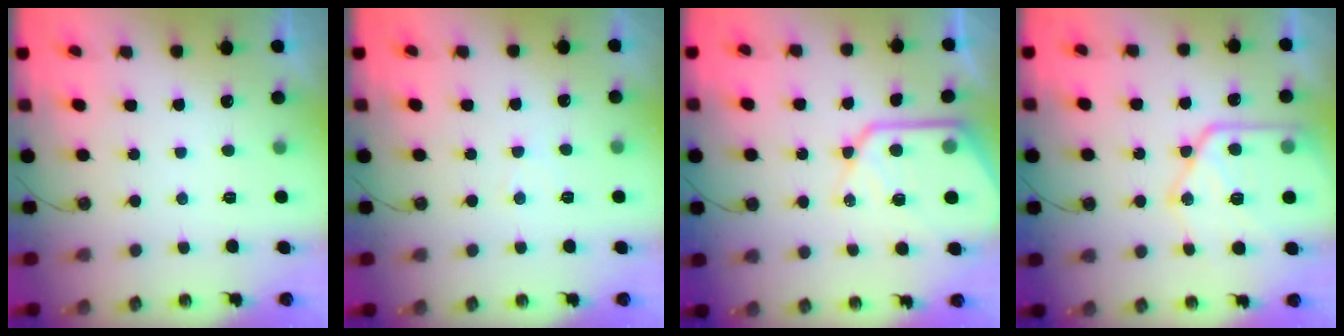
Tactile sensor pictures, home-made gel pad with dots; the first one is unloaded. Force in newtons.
{"total": 4.0, "press": 3.9, "slide": 0.7}
{"total": 15.8, "press": 15.7, "slide": 1.5}
{"total": 18.7, "press": 18.6, "slide": 1.7}